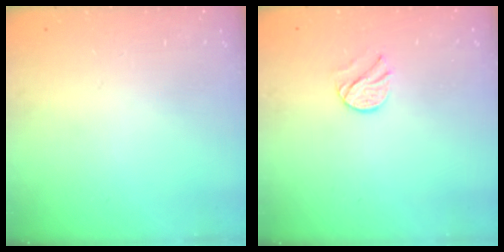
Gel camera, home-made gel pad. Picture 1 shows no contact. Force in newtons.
{"total": 7.6, "press": 7.6, "slide": 0.4}